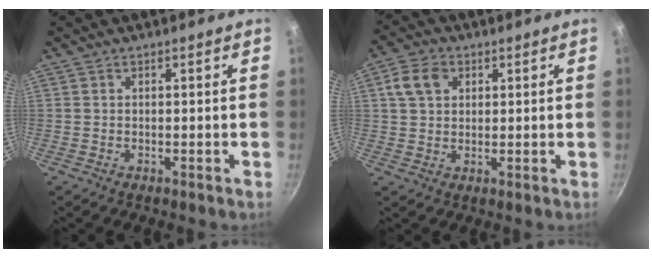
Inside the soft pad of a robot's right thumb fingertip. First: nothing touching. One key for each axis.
{"total": 6.3, "fx": 2.1, "fy": 4.8, "fz": 3.6, "tx": -0.051, "ty": 0.005, "tz": 0.032}